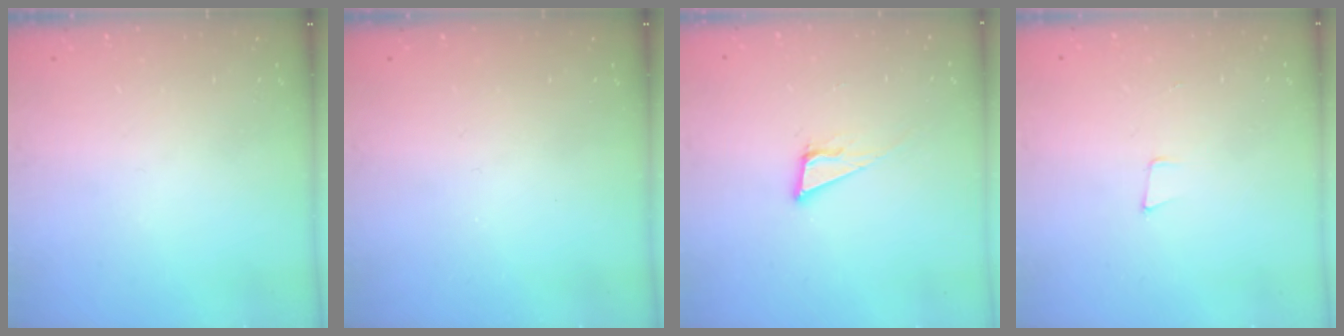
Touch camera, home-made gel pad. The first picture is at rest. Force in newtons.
{"total": 0.0}
{"total": 6.8, "press": 6.4, "slide": 2.4}
{"total": 4.6, "press": 3.6, "slide": 2.9}